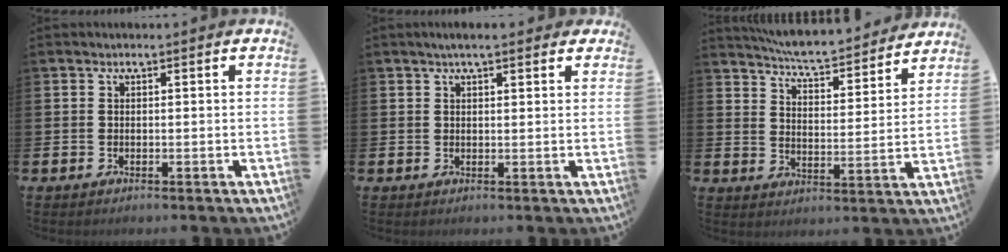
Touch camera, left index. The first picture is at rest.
{"total": 2.7, "force": [2.2, 0.6, 1.4], "torque": [-0.024, 0.001, 0.038]}
{"total": 6.6, "force": [6.4, 0.2, 1.3], "torque": [-0.050, -0.052, 0.110]}